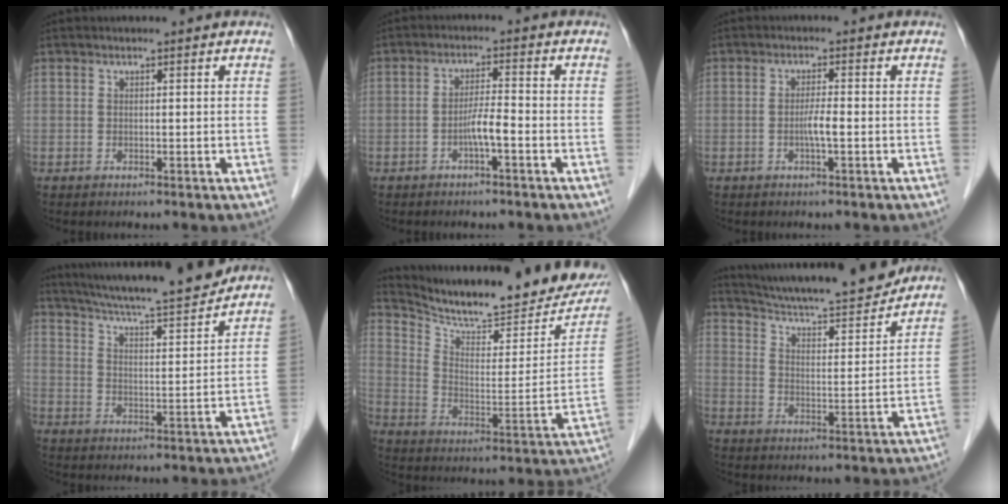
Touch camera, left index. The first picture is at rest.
{"total": 3.4, "force": [-1.6, 0.1, 3.0], "torque": [-0.057, 0.003, -0.031]}
{"total": 2.4, "force": [-0.7, 0.0, 2.3], "torque": [-0.043, 0.000, -0.014]}
{"total": 16.9, "force": [15.3, 0.2, 7.2], "torque": [-0.120, -0.003, 0.228]}
{"total": 23.5, "force": [21.0, 4.4, 9.6], "torque": [-0.150, -0.049, 0.288]}
{"total": 18.6, "force": [17.1, 1.7, 7.0], "torque": [-0.115, -0.001, 0.254]}